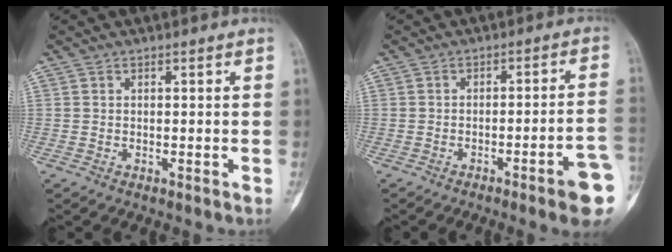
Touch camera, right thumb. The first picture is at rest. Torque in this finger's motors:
{"motor_torque": [0.25, 0.52, 0.28, 0.06, -0.03]}